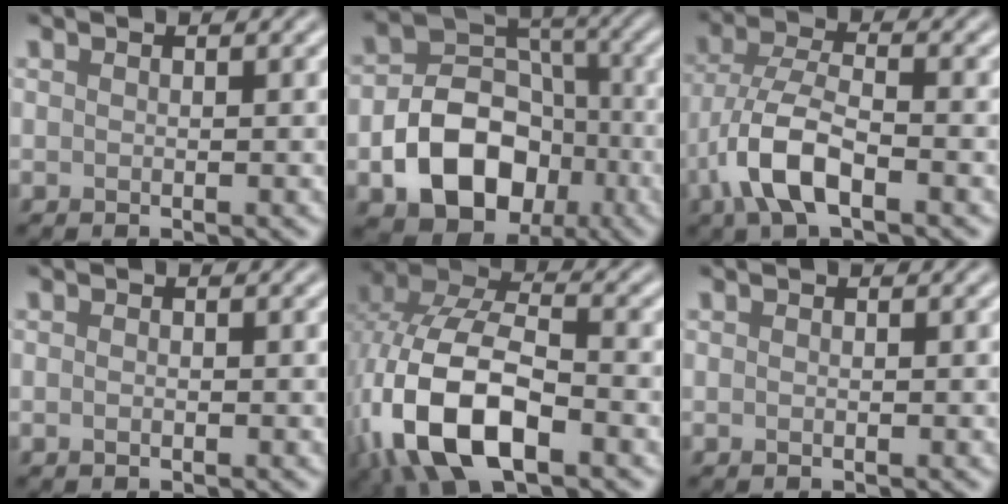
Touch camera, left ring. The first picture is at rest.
{"total": 9.5, "force": [-3.4, 6.9, 5.5], "torque": [-0.084, -0.003, -0.061]}
{"total": 6.5, "force": [-2.8, 2.7, 5.2], "torque": [-0.110, 0.001, -0.064]}
{"total": 0.6, "force": [-0.2, 0.3, 0.4], "torque": [-0.009, -0.001, -0.004]}
{"total": 13.1, "force": [-4.3, 6.7, 10.4], "torque": [-0.227, -0.006, -0.082]}
{"total": 0.0}